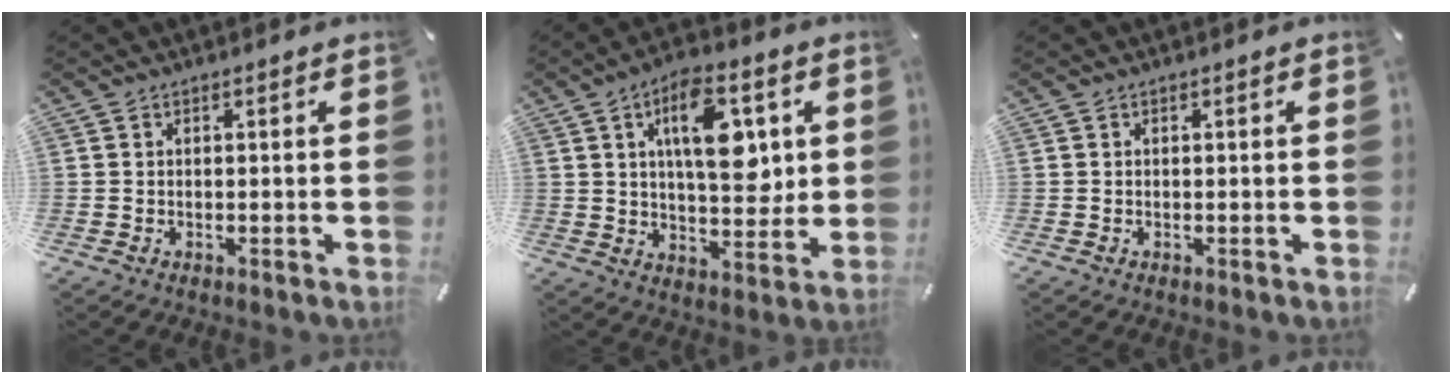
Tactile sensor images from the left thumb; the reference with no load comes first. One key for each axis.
{"total": 15.5, "fx": 5.0, "fy": 7.9, "fz": 12.3, "tx": -0.180, "ty": -0.009, "tz": 0.080}
{"total": 0.0}